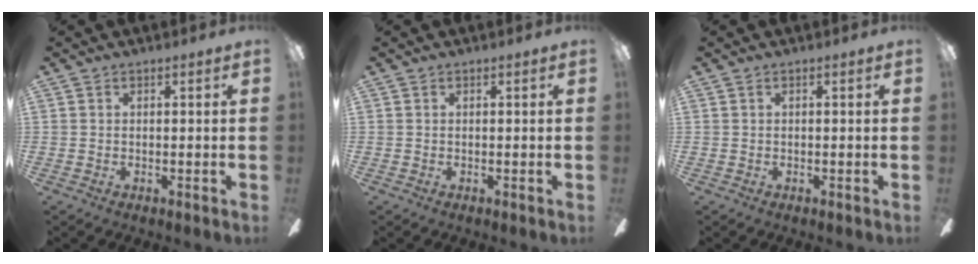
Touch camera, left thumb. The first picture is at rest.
{"total": 0.0}
{"total": 0.0}